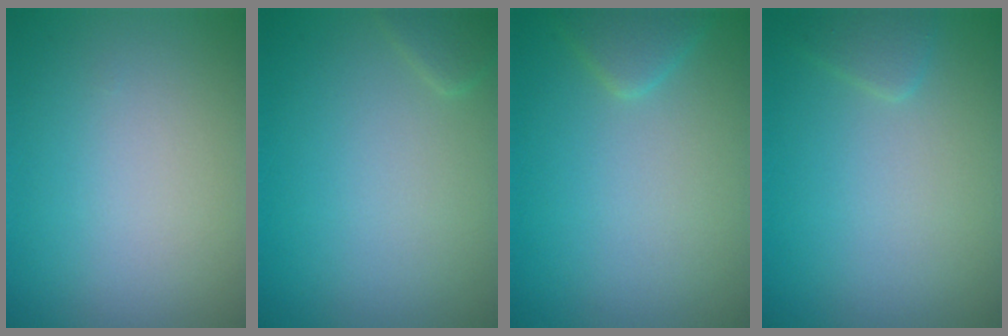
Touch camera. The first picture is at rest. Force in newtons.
{"total": 1.1, "press": 1.1, "slide": 0.1}
{"total": 1.8, "press": 1.8, "slide": 0.1}
{"total": 1.1, "press": 1.1, "slide": 0.1}